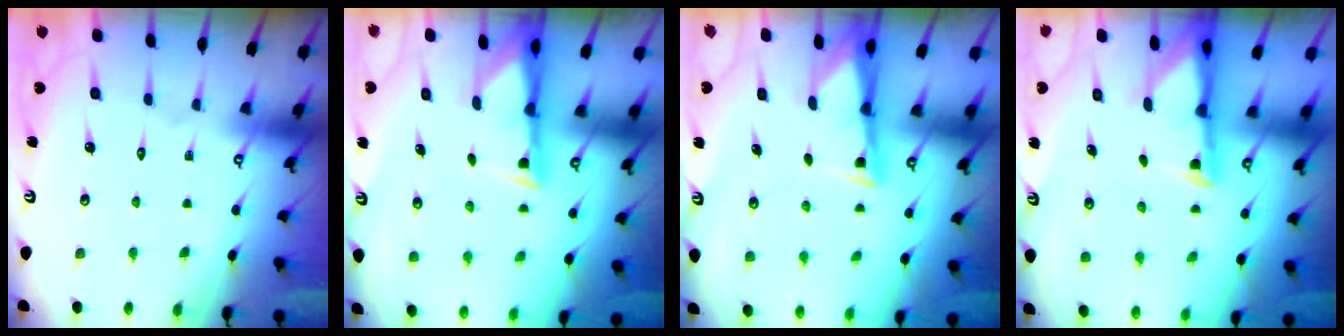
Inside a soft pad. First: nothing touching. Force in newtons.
{"total": 2.8, "press": 2.7, "slide": 0.6}
{"total": 3.0, "press": 2.9, "slide": 0.4}
{"total": 2.9, "press": 2.9, "slide": 0.7}